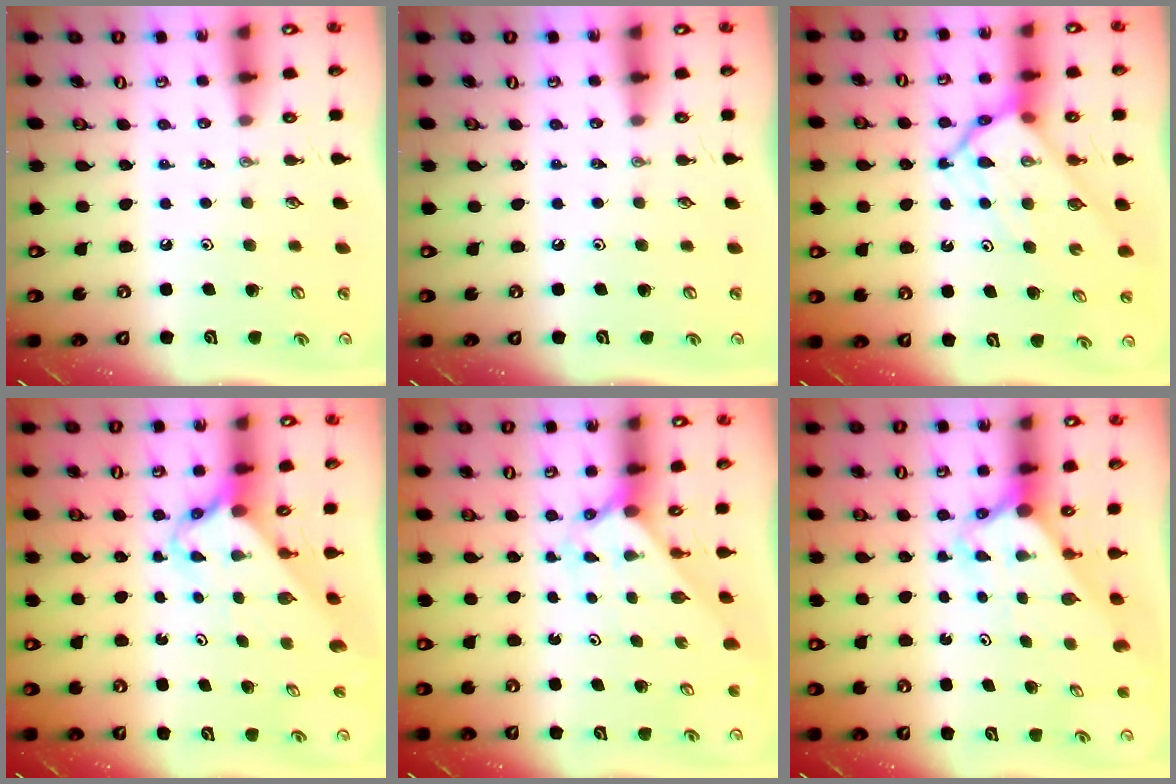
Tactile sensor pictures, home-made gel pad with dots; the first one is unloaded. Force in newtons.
{"total": 0.0}
{"total": 9.0, "press": 8.9, "slide": 0.9}
{"total": 2.5, "press": 2.5, "slide": 0.2}
{"total": 1.9, "press": 1.9, "slide": 0.1}
{"total": 2.7, "press": 2.7, "slide": 0.2}